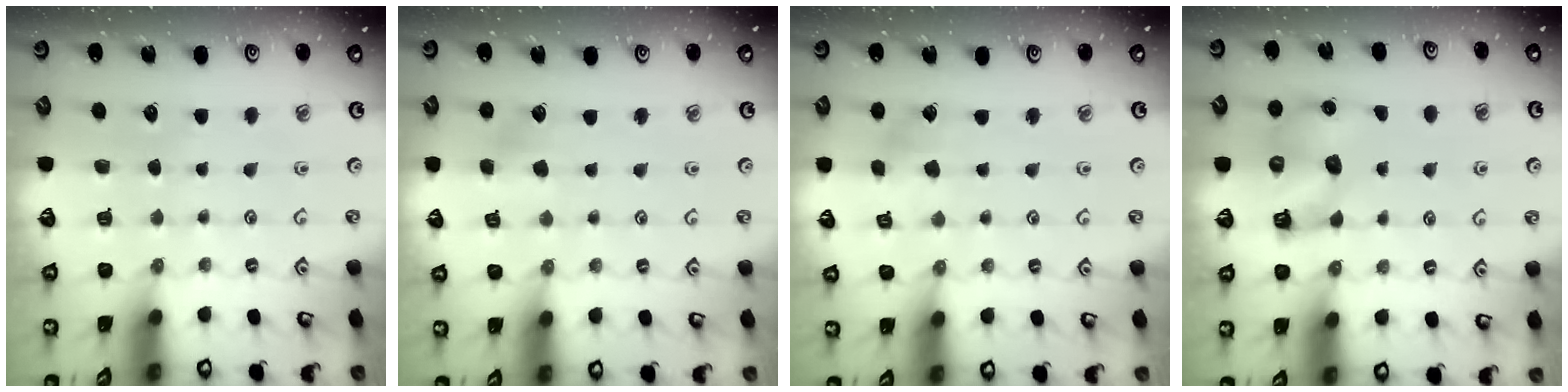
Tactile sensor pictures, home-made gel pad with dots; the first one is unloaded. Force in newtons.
{"total": 3.7, "press": 3.7, "slide": 0.5}
{"total": 2.3, "press": 2.2, "slide": 0.3}
{"total": 7.0, "press": 6.9, "slide": 0.4}